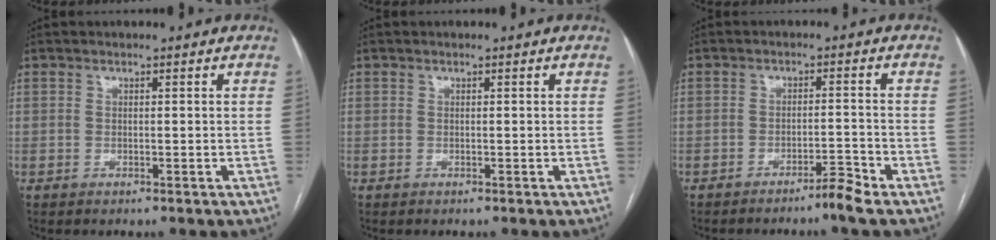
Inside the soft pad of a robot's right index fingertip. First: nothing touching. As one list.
[{"total": 0.0}, {"total": 3.0, "force": [-2.5, -0.6, 1.6], "torque": [-0.023, -0.003, -0.044]}]